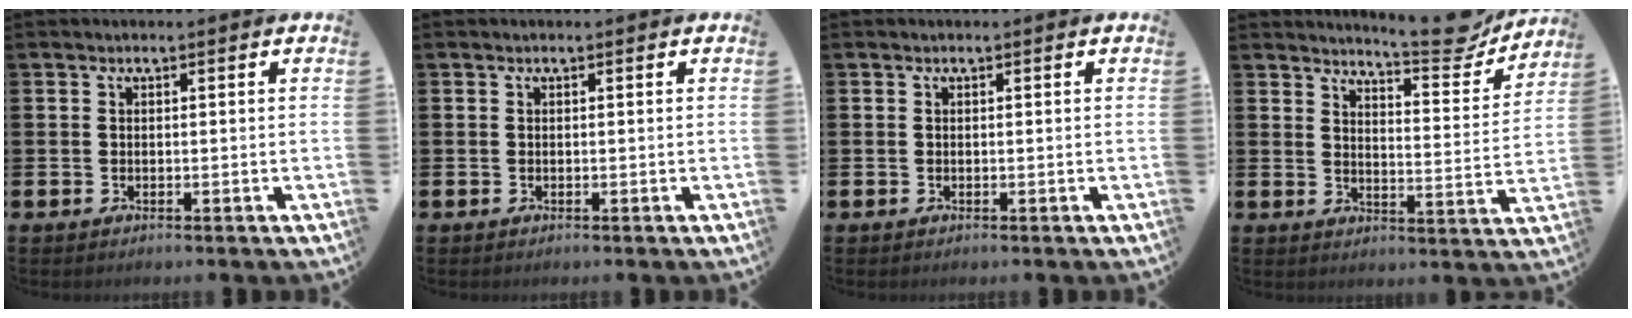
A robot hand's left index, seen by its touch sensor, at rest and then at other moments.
{"total": 0.0}
{"total": 0.0}
{"total": 8.1, "force": [7.7, 0.9, 2.5], "torque": [-0.042, -0.052, 0.132]}